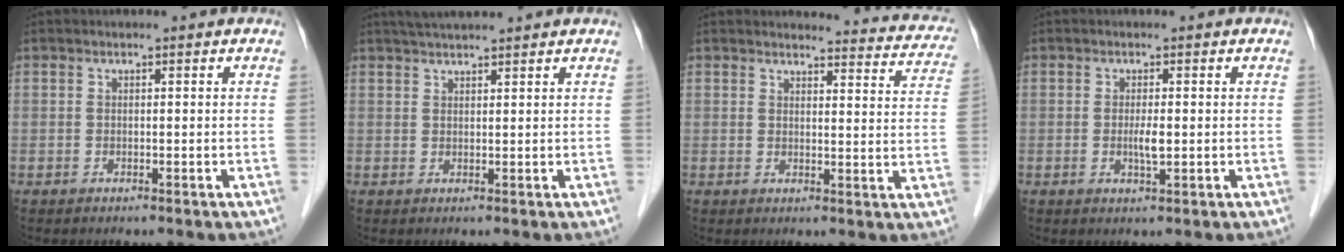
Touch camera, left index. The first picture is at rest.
{"total": 4.6, "force": [4.1, 0.1, 2.1], "torque": [-0.031, 0.029, 0.070]}
{"total": 11.9, "force": [11.5, 2.6, 1.8], "torque": [0.018, -0.048, 0.092]}
{"total": 2.1, "force": [-0.3, 0.3, 2.0], "torque": [-0.041, -0.006, -0.005]}